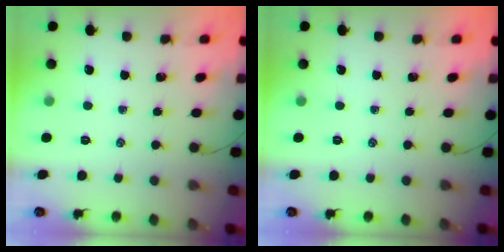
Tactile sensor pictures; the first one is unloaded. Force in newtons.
{"total": 0.0}